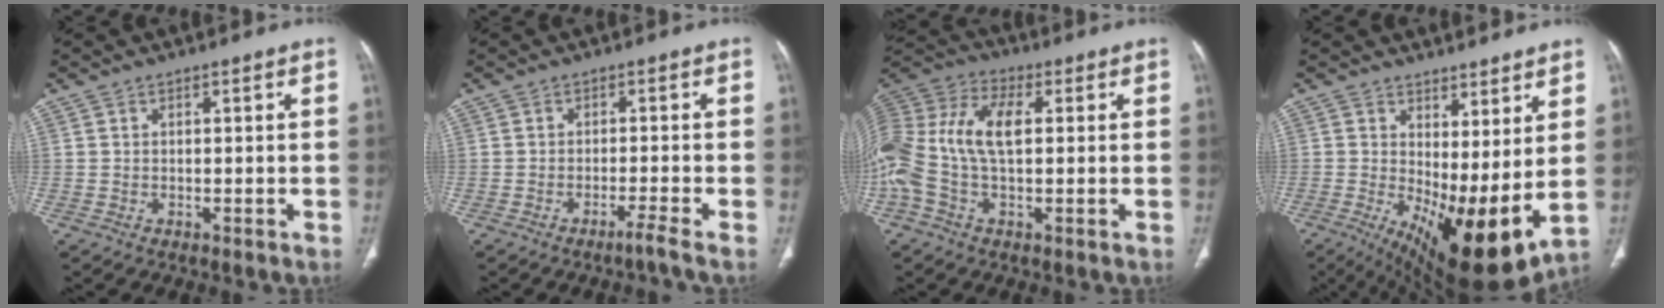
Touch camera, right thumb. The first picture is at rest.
{"total": 2.1, "force": [-1.6, -0.8, 1.1], "torque": [-0.029, 0.008, -0.031]}
{"total": 17.3, "force": [0.9, 9.0, 14.8], "torque": [-0.347, 0.031, 0.012]}
{"total": 14.8, "force": [1.7, 5.6, 13.6], "torque": [-0.226, -0.033, 0.047]}